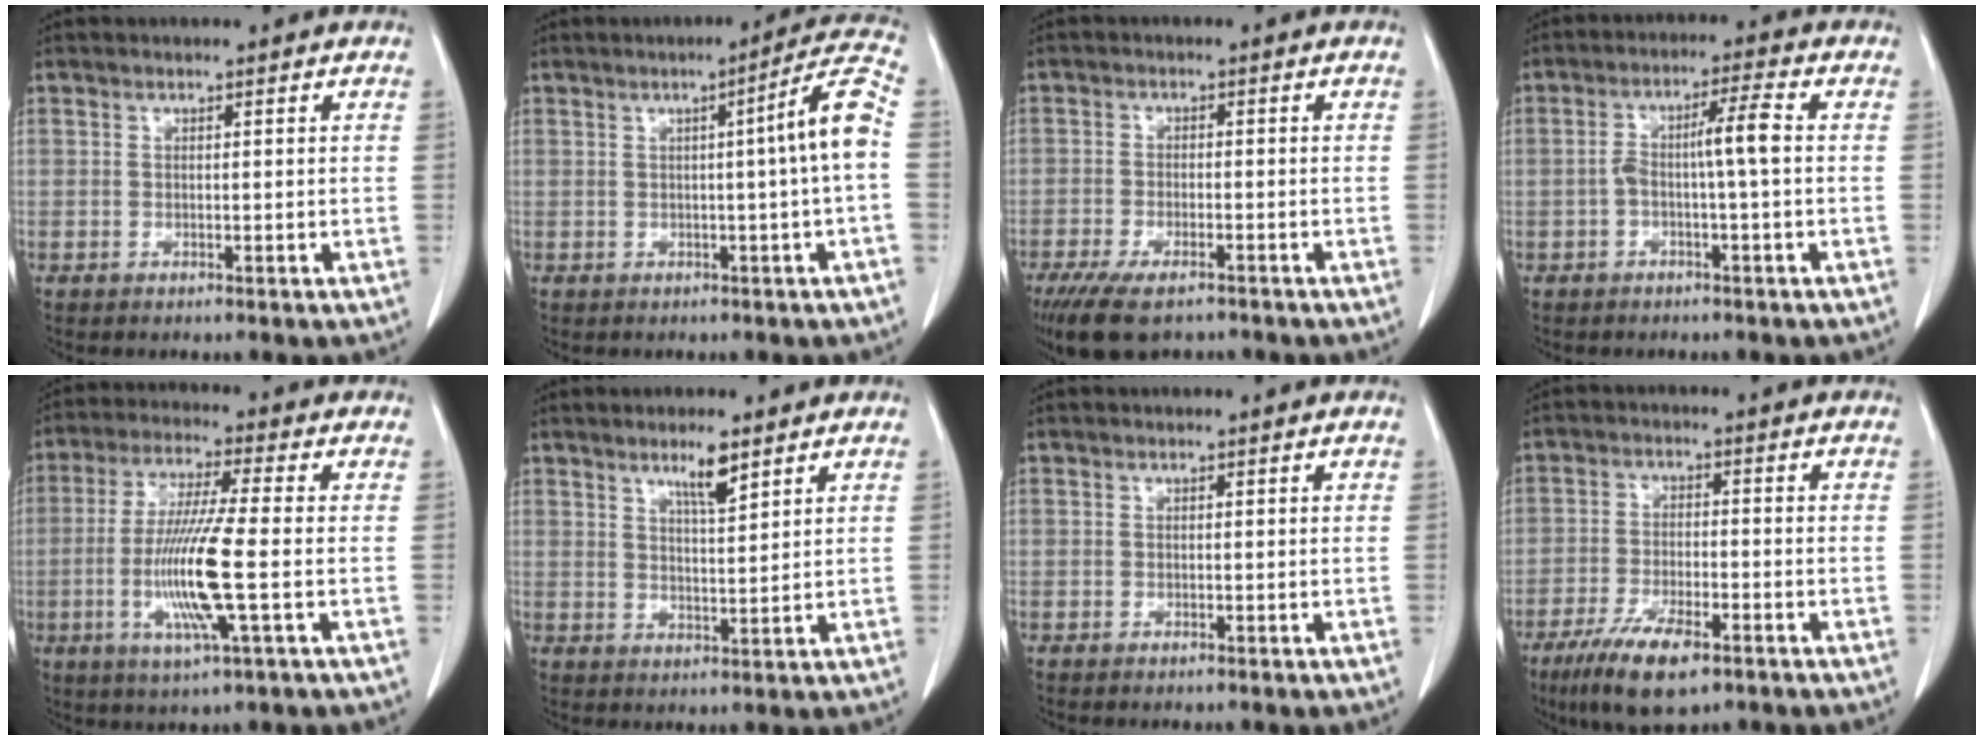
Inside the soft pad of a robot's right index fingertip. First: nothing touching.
{"total": 7.6, "force": [0.0, -1.3, 7.5], "torque": [-0.100, 0.011, 0.000]}
{"total": 9.5, "force": [-6.9, 3.3, 5.5], "torque": [-0.096, -0.013, -0.111]}
{"total": 5.3, "force": [-0.5, 0.0, 5.3], "torque": [-0.097, 0.019, -0.007]}
{"total": 11.9, "force": [-2.3, -0.1, 11.7], "torque": [-0.239, -0.015, -0.053]}
{"total": 4.6, "force": [3.1, 0.4, 3.3], "torque": [-0.058, -0.003, 0.054]}
{"total": 0.0}
{"total": 9.1, "force": [-5.6, 2.6, 6.7], "torque": [-0.125, -0.013, -0.093]}